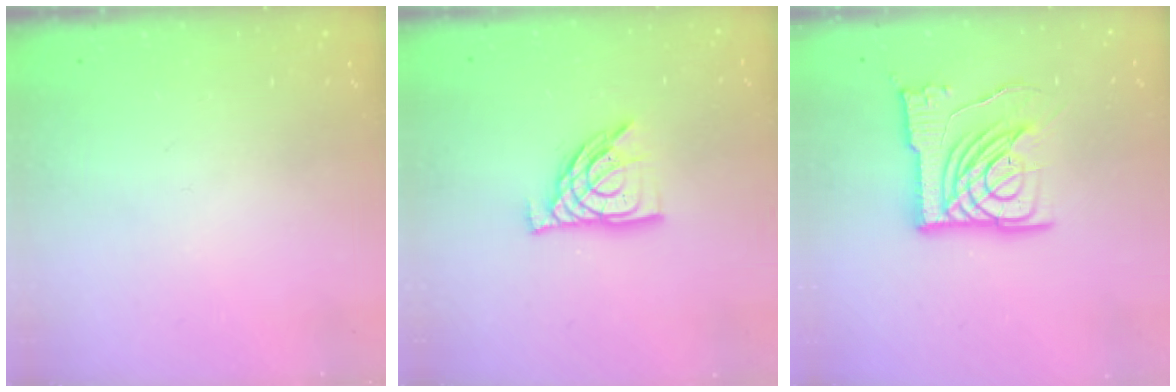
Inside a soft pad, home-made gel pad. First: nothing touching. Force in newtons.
{"total": 12.2, "press": 12.1, "slide": 1.2}
{"total": 15.1, "press": 15.0, "slide": 1.6}